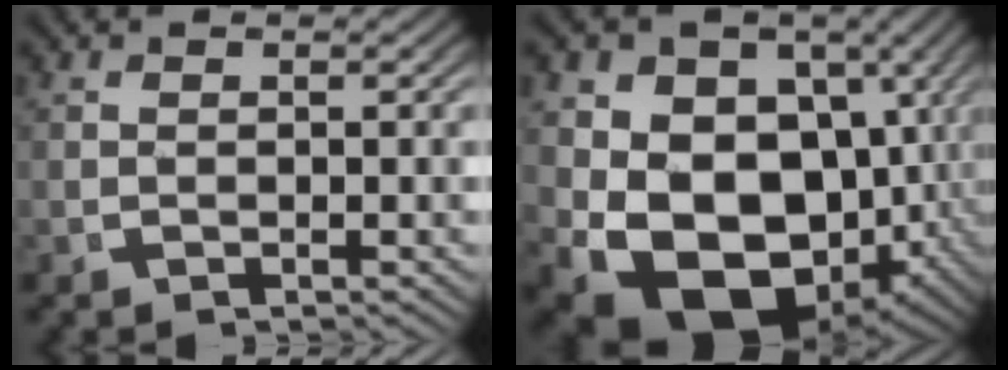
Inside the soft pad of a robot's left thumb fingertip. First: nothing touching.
{"total": 20.5, "force": [-3.4, 15.1, 13.6], "torque": [-0.269, -0.095, -0.024]}